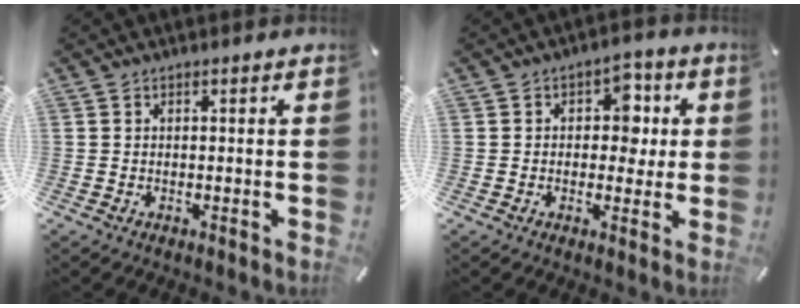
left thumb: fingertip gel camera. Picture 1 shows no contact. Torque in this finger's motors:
{"motor_torque": [0.75, 0.92, 0.41, -0.33, 0.02]}